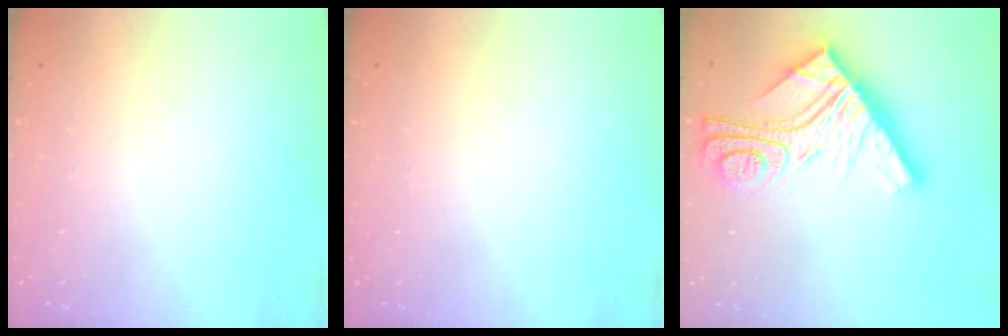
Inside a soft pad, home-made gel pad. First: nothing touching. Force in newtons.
{"total": 0.0}
{"total": 21.9, "press": 21.8, "slide": 2.1}